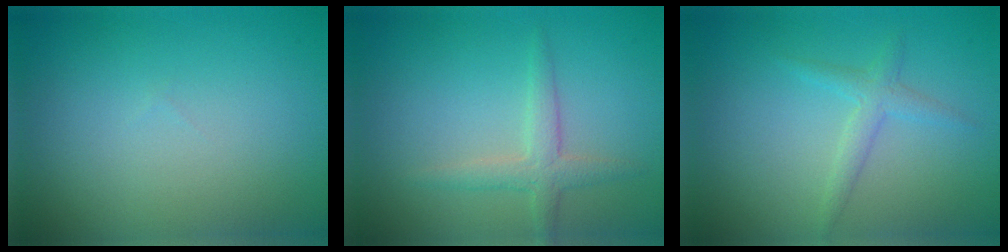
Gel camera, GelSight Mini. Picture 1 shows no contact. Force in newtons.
{"total": 2.1, "press": 2.1, "slide": 0.1}
{"total": 1.7, "press": 1.7, "slide": 0.1}